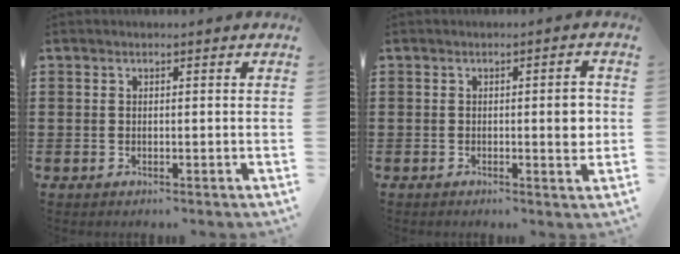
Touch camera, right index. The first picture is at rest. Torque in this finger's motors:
{"motor_torque": [0.57, 0.01, 0.17, 0.07]}